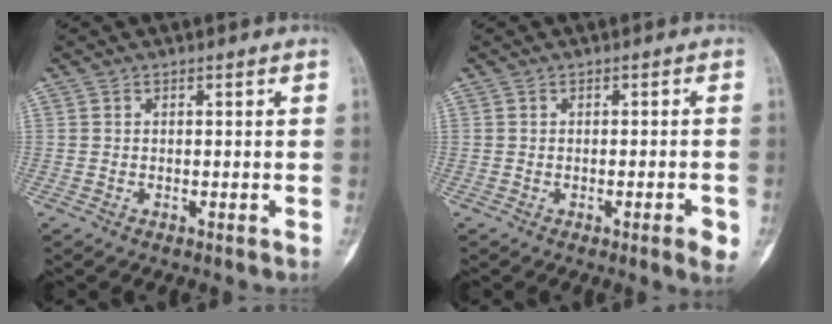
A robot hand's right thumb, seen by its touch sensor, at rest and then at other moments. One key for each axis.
{"total": 3.6, "fx": -1.6, "fy": 0.6, "fz": 3.2, "tx": -0.040, "ty": 0.005, "tz": -0.021}